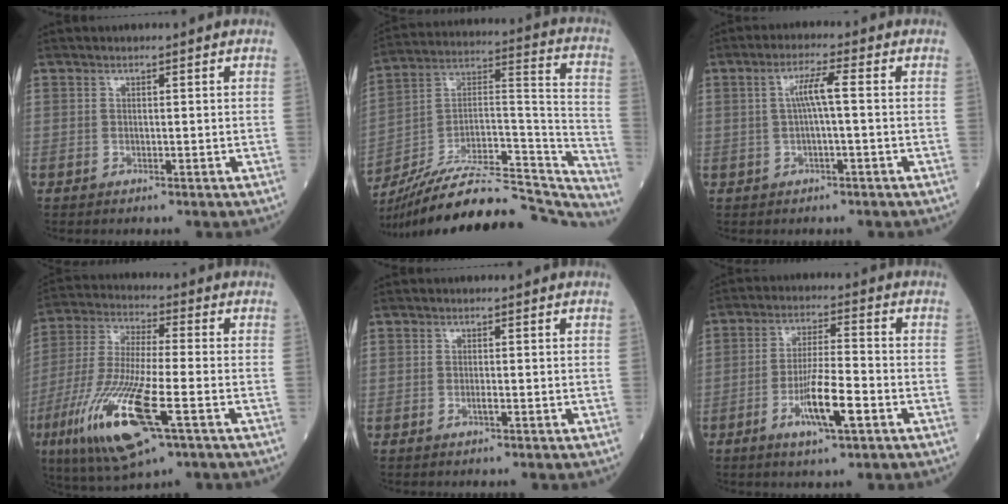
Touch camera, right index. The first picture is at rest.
{"total": 32.5, "force": [-29.5, 5.6, 12.5], "torque": [-0.154, 0.014, -0.435]}
{"total": 4.2, "force": [0.3, 0.1, 4.2], "torque": [-0.081, 0.012, 0.006]}
{"total": 17.8, "force": [-7.1, 2.9, 16.1], "torque": [-0.353, -0.035, -0.128]}
{"total": 0.6, "force": [-0.2, 0.0, 0.6], "torque": [-0.011, 0.000, -0.005]}
{"total": 8.6, "force": [-3.5, 1.0, 7.8], "torque": [-0.142, -0.005, -0.061]}